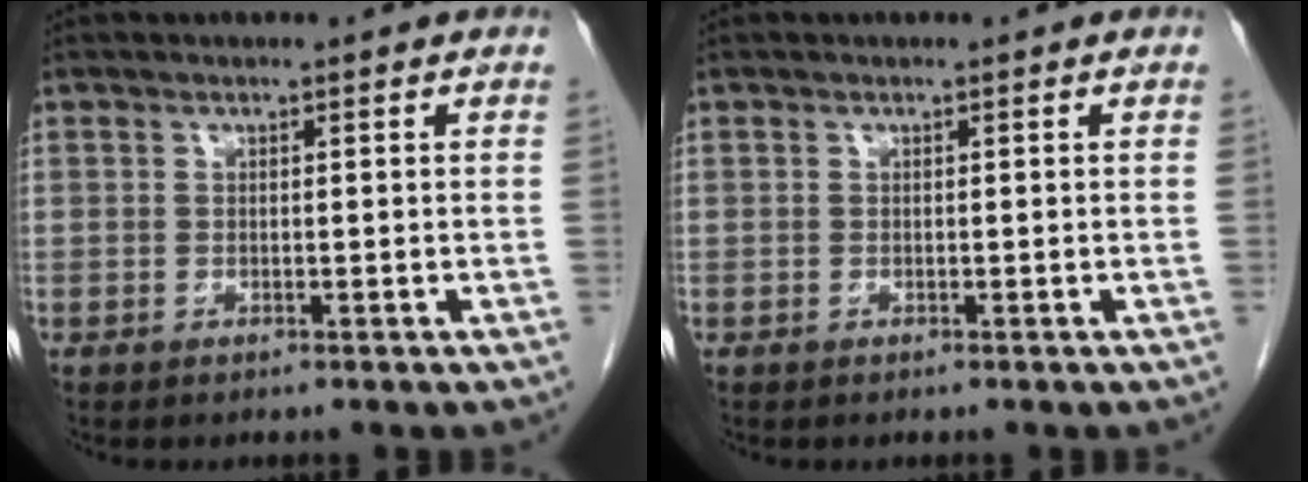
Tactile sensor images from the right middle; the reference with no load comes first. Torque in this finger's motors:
{"motor_torque": [0.87, -0.62, 0.02, 0.01]}